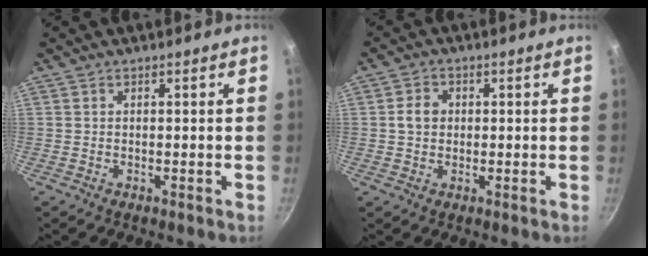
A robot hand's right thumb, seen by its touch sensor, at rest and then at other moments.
{"total": 3.8, "force": [0.3, 3.2, 2.0], "torque": [-0.023, 0.007, -0.001]}